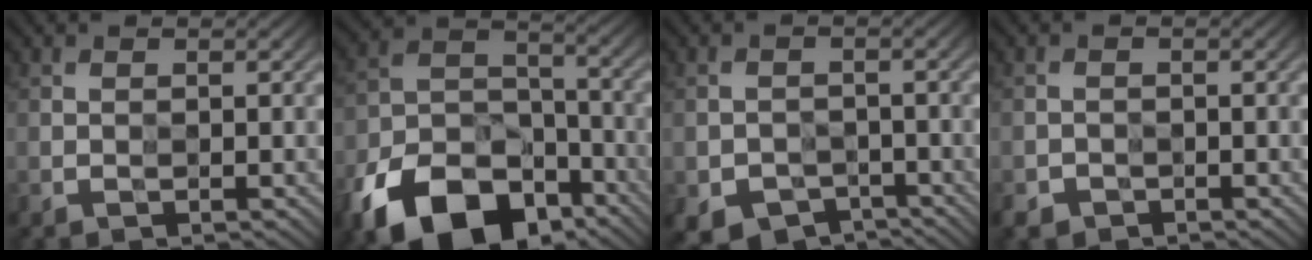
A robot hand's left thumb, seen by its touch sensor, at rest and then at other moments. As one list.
[{"total": 13.1, "force": [-9.3, 7.2, 5.7], "torque": [-0.124, -0.018, -0.182]}, {"total": 2.7, "force": [-2.0, 1.7, -0.5], "torque": [0.010, -0.007, -0.038]}, {"total": 1.6, "force": [-1.2, 1.0, -0.4], "torque": [0.007, -0.005, -0.025]}]